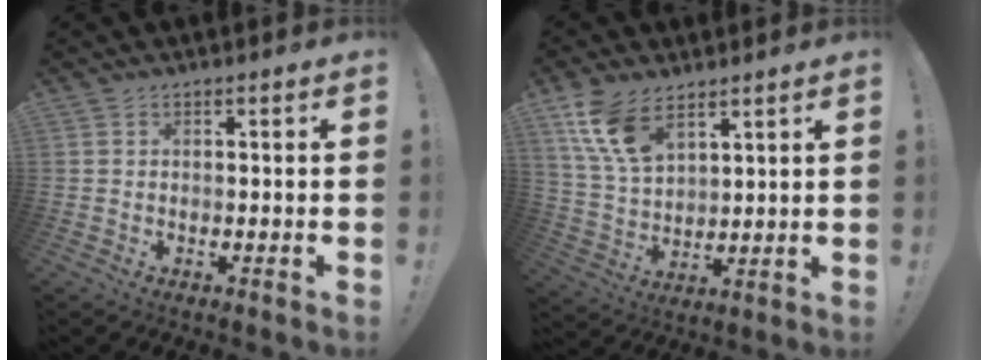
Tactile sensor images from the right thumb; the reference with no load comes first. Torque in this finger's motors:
{"motor_torque": [0.14, 0.29, 0.70, 0.63, 0.05]}